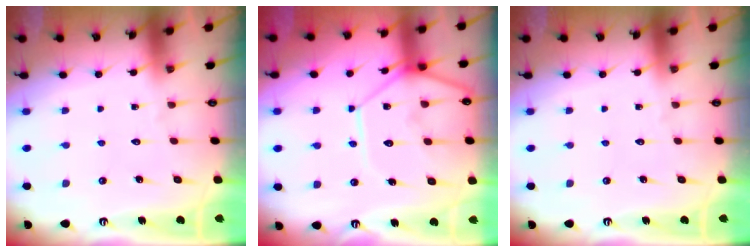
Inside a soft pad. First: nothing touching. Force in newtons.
{"total": 12.1, "press": 12.0, "slide": 1.3}
{"total": 0.0}